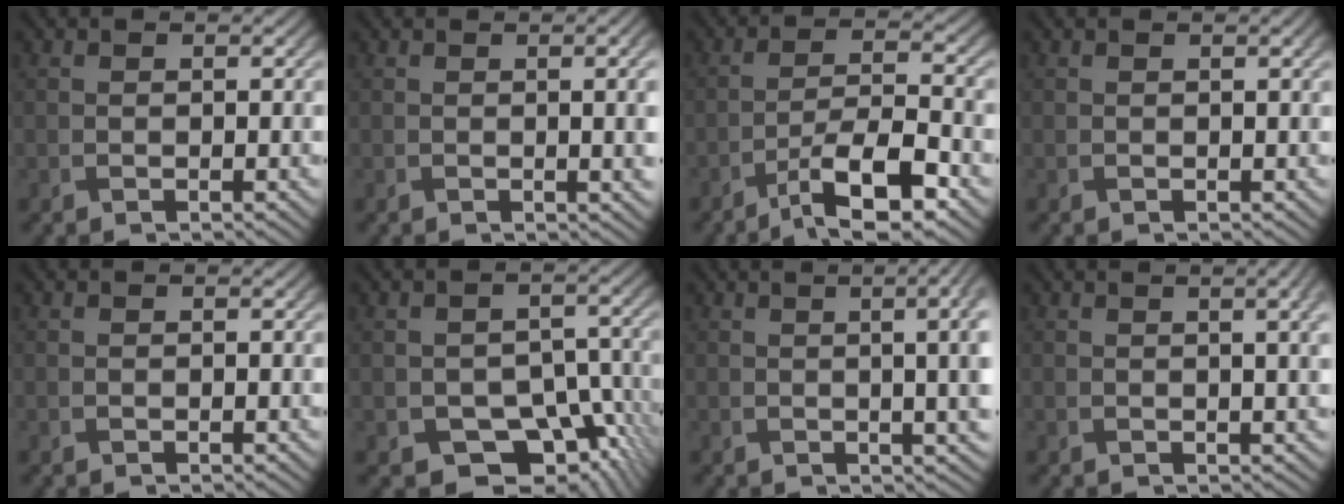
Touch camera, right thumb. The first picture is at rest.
{"total": 5.0, "force": [0.1, 1.4, 4.8], "torque": [-0.059, 0.002, 0.006]}
{"total": 9.2, "force": [-5.8, 2.2, 6.8], "torque": [-0.120, 0.003, -0.102]}
{"total": 1.0, "force": [0.4, 0.1, 0.9], "torque": [-0.014, 0.003, 0.005]}
{"total": 0.0}
{"total": 11.2, "force": [-5.7, 7.5, 6.1], "torque": [-0.074, -0.010, -0.077]}
{"total": 8.9, "force": [1.4, 3.0, 8.3], "torque": [-0.074, 0.024, 0.009]}
{"total": 4.3, "force": [1.3, 1.1, 4.0], "torque": [-0.051, 0.012, 0.014]}